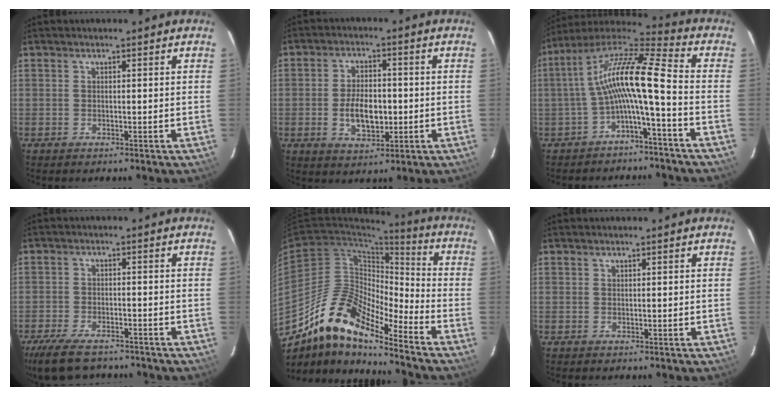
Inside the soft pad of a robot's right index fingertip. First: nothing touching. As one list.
[{"total": 8.0, "force": [-1.4, 4.4, 6.6], "torque": [-0.128, 0.001, -0.018]}, {"total": 13.5, "force": [-2.4, 1.4, 13.2], "torque": [-0.257, 0.021, -0.052]}, {"total": 13.5, "force": [-11.1, 4.7, 6.0], "torque": [-0.145, -0.025, -0.186]}, {"total": 16.5, "force": [-13.0, 4.0, 9.4], "torque": [-0.159, -0.004, -0.254]}, {"total": 0.0}]